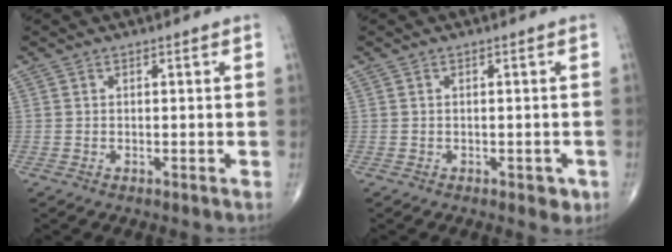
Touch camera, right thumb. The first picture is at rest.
{"total": 2.2, "force": [-1.0, 1.2, 1.5], "torque": [-0.007, 0.001, -0.010]}